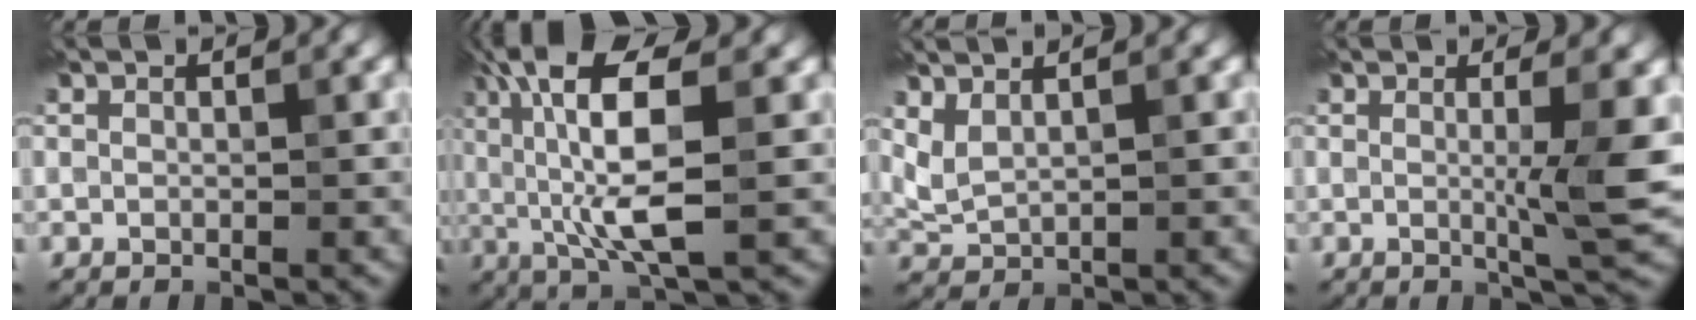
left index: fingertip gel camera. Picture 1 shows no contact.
{"total": 9.4, "force": [1.3, 2.6, 8.9], "torque": [-0.166, 0.006, 0.019]}
{"total": 2.1, "force": [1.6, 0.6, 1.3], "torque": [-0.036, 0.002, 0.043]}
{"total": 4.8, "force": [0.1, 0.6, 4.8], "torque": [-0.069, -0.008, 0.000]}